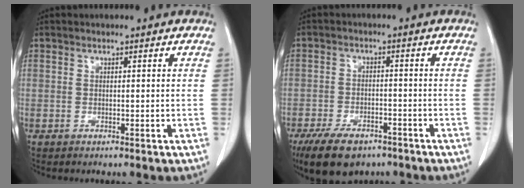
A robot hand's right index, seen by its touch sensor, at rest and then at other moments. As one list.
[{"total": 9.5, "force": [-6.9, 4.4, 4.8], "torque": [-0.084, -0.005, -0.111]}]